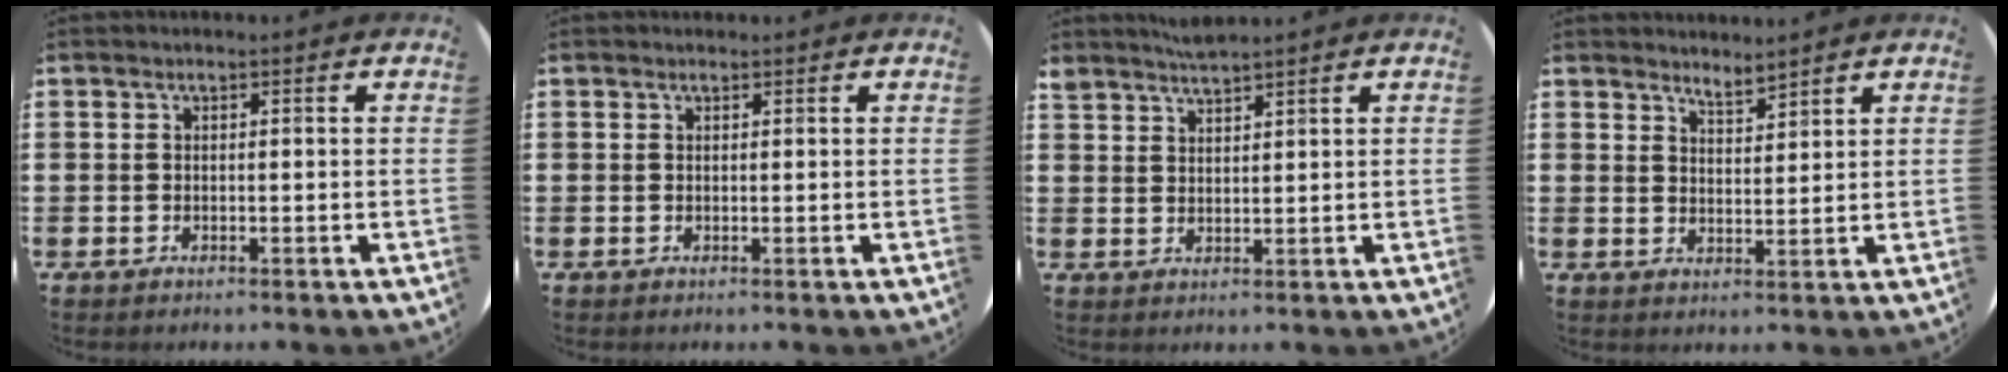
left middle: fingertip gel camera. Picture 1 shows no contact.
{"total": 0.0}
{"total": 2.3, "force": [2.3, -0.2, -0.1], "torque": [-0.003, -0.003, 0.045]}
{"total": 3.2, "force": [3.2, -0.1, 0.0], "torque": [-0.005, -0.013, 0.059]}